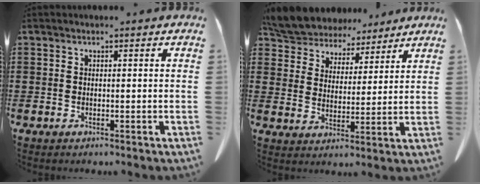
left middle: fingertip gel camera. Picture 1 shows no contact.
{"total": 7.7, "force": [7.3, 2.3, 0.8], "torque": [-0.058, -0.038, 0.137]}